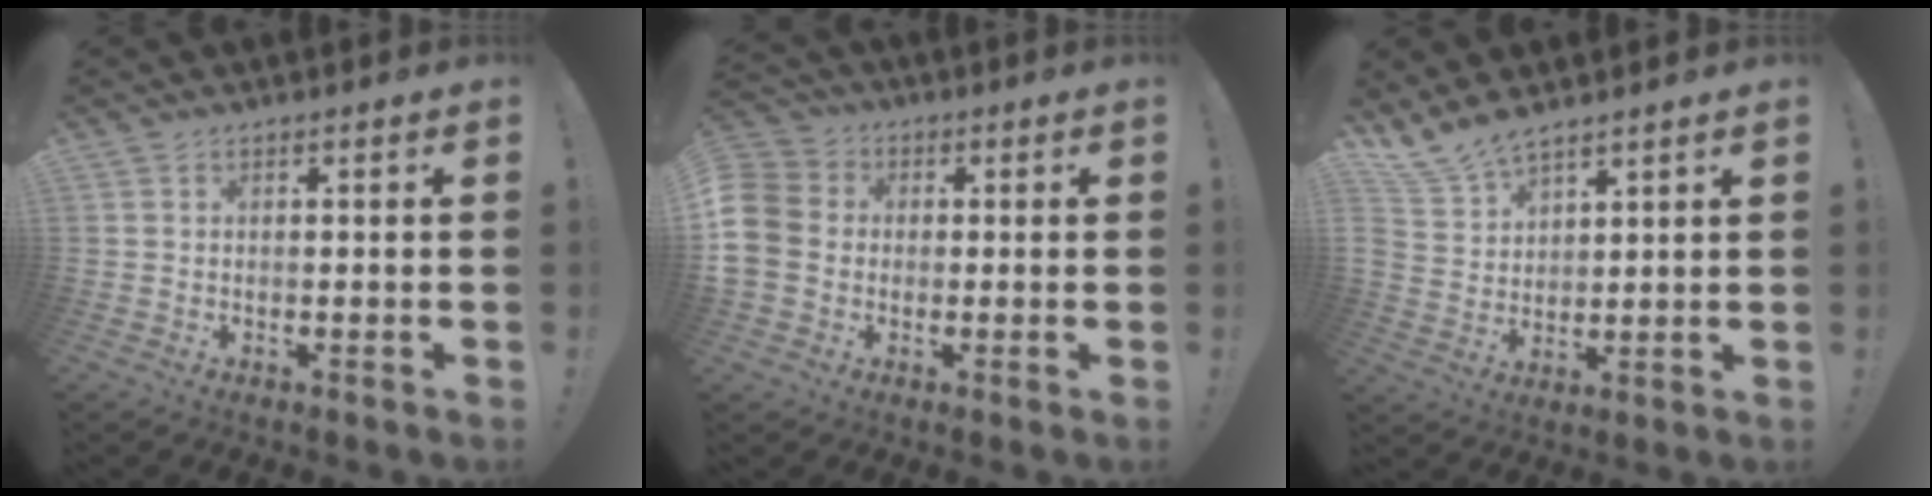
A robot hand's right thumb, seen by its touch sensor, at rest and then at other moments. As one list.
[{"total": 10.8, "force": [-0.8, 9.3, 5.4], "torque": [-0.115, 0.020, -0.011]}, {"total": 8.4, "force": [7.4, 3.1, 2.3], "torque": [-0.061, -0.048, 0.149]}]